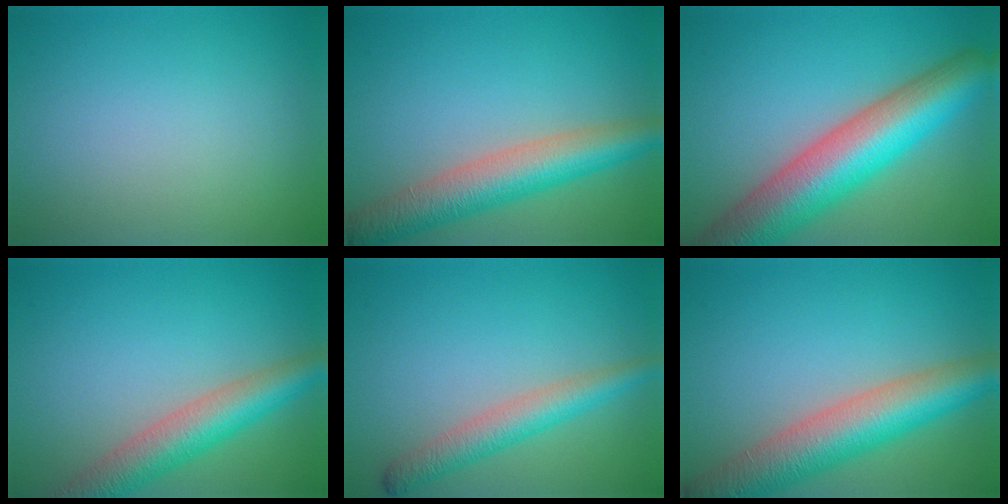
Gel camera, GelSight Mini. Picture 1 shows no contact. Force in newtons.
{"total": 6.8, "press": 6.8, "slide": 0.2}
{"total": 11.6, "press": 11.6, "slide": 0.5}
{"total": 6.2, "press": 6.2, "slide": 0.1}
{"total": 3.7, "press": 3.7, "slide": 0.1}
{"total": 8.4, "press": 8.4, "slide": 0.3}